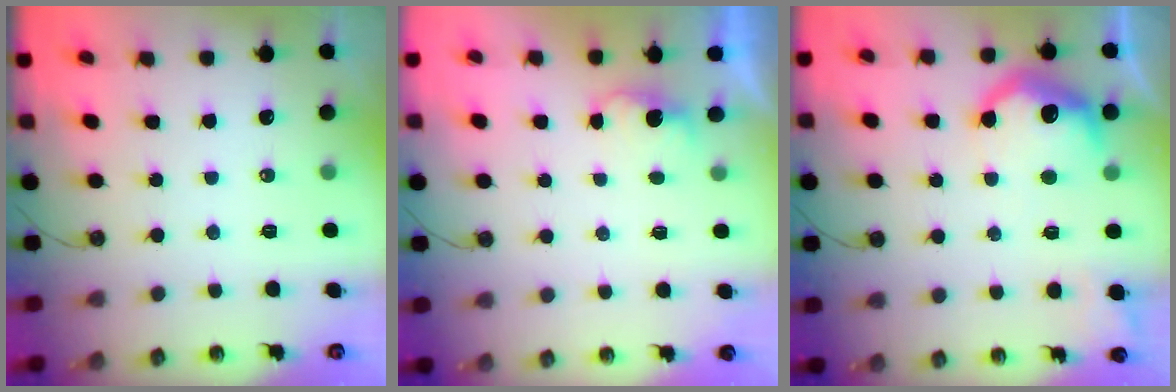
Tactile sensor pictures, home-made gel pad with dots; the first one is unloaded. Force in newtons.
{"total": 2.2, "press": 2.0, "slide": 0.9}
{"total": 13.4, "press": 13.4, "slide": 1.0}